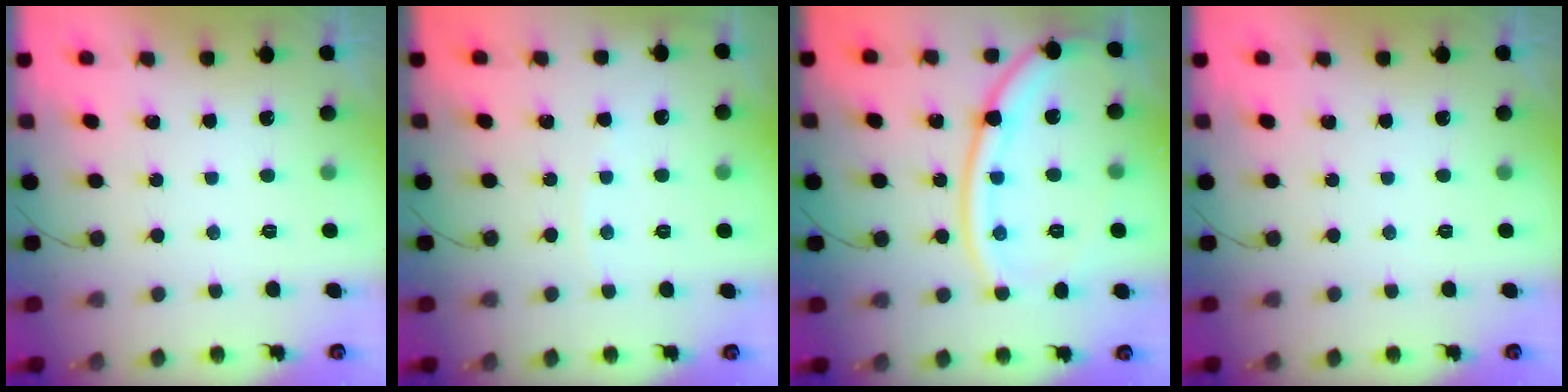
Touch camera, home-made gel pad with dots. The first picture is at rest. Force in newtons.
{"total": 2.6, "press": 2.6, "slide": 0.4}
{"total": 17.1, "press": 17.0, "slide": 2.0}
{"total": 0.0}